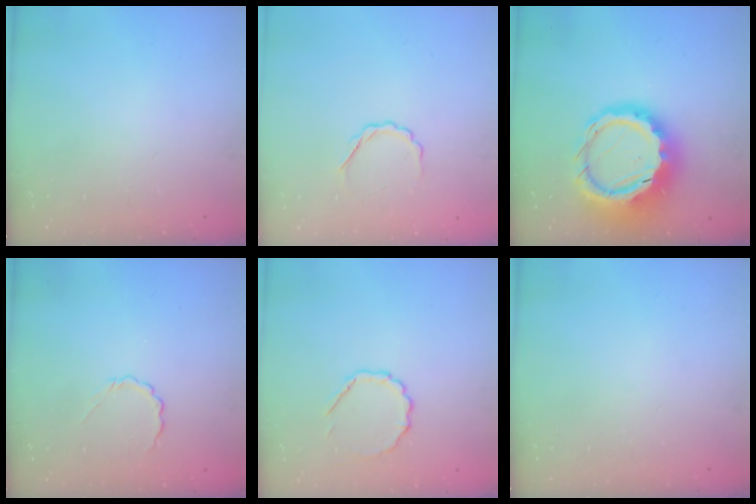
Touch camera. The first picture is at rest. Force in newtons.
{"total": 3.8, "press": 3.7, "slide": 0.8}
{"total": 16.5, "press": 16.2, "slide": 3.0}
{"total": 3.8, "press": 3.6, "slide": 1.1}
{"total": 5.9, "press": 5.7, "slide": 1.7}
{"total": 0.0}